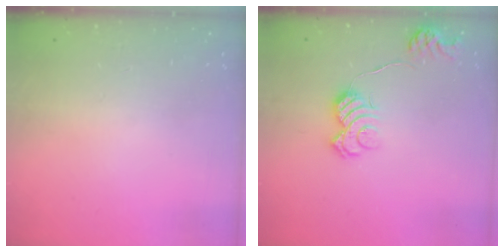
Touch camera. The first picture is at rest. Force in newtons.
{"total": 11.1, "press": 11.0, "slide": 1.0}